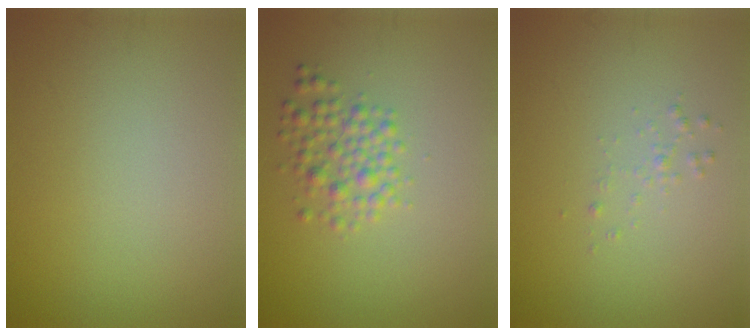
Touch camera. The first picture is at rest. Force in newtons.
{"total": 2.8, "press": 2.8, "slide": 0.1}
{"total": 0.7, "press": 0.7, "slide": 0.1}